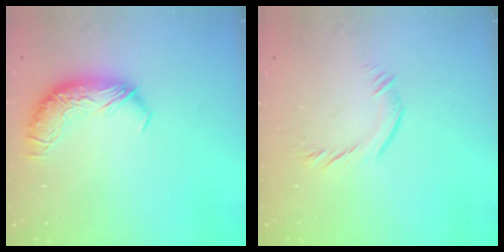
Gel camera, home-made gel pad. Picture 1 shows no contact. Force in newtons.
{"total": 4.1, "press": 3.9, "slide": 1.2}